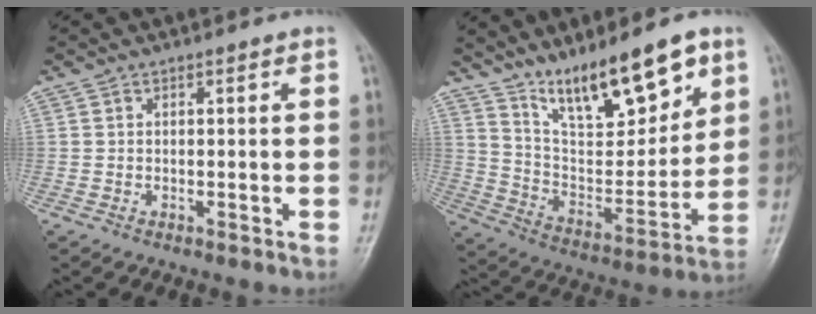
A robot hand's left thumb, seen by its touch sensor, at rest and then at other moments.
{"total": 17.6, "force": [11.9, 5.5, 11.7], "torque": [-0.149, -0.068, 0.217]}